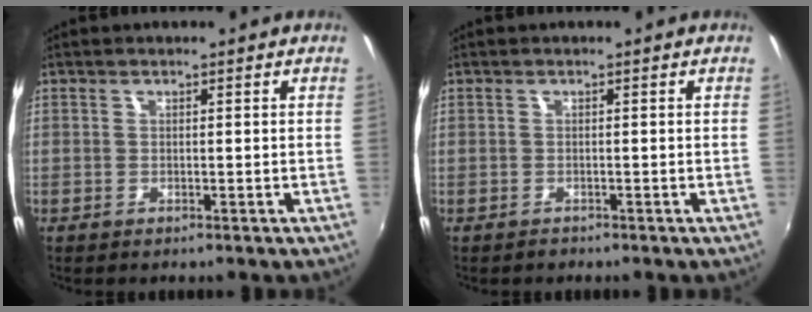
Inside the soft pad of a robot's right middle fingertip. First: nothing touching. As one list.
[{"total": 0.7, "force": [-0.6, 0.3, -0.1], "torque": [0.000, 0.000, -0.011]}]